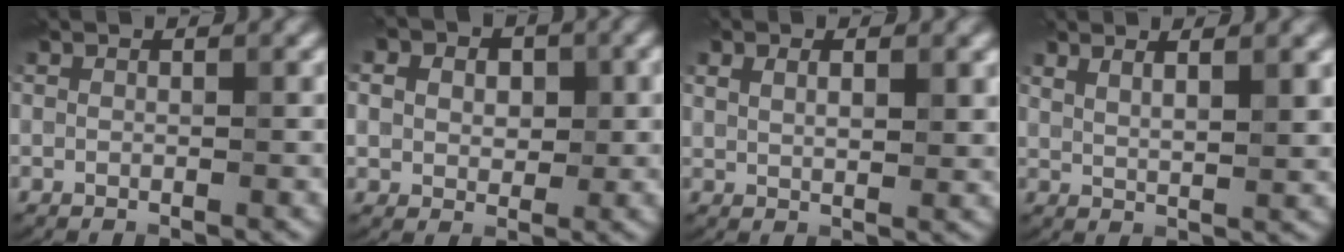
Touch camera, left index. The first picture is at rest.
{"total": 10.3, "force": [4.0, 7.7, 5.6], "torque": [-0.089, 0.033, 0.043]}
{"total": 2.7, "force": [1.2, 1.2, 2.1], "torque": [-0.038, -0.004, 0.026]}
{"total": 3.6, "force": [2.1, 1.0, 2.7], "torque": [-0.029, -0.001, 0.035]}